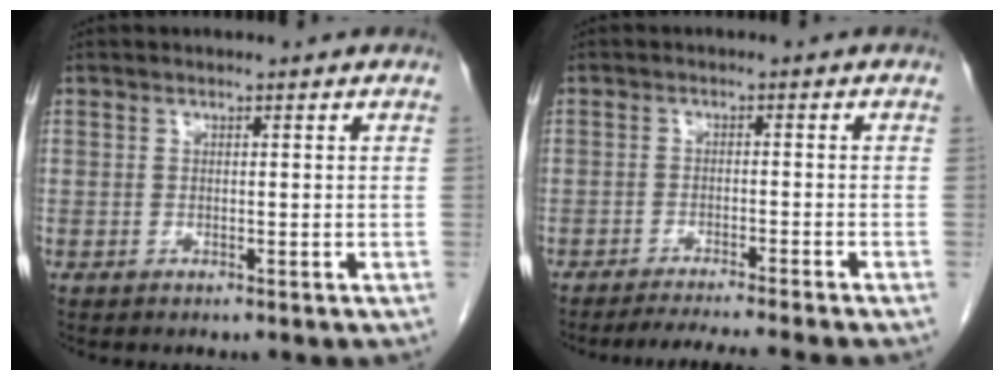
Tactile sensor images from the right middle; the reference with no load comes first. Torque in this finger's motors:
{"motor_torque": [0.64, -0.64, 0.07, 0.05]}